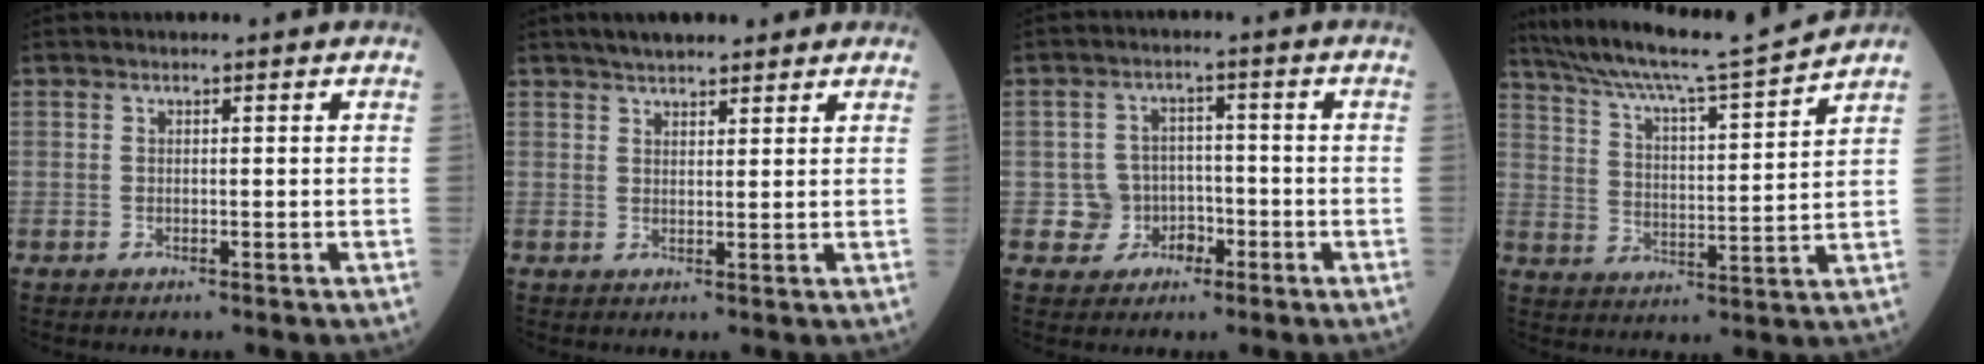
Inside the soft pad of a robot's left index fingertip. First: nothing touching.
{"total": 6.5, "force": [5.3, 1.7, 3.2], "torque": [-0.042, 0.029, 0.082]}
{"total": 4.7, "force": [-1.9, 4.3, 0.4], "torque": [0.000, 0.015, -0.029]}
{"total": 16.1, "force": [14.6, -1.5, 6.5], "torque": [-0.120, -0.019, 0.234]}